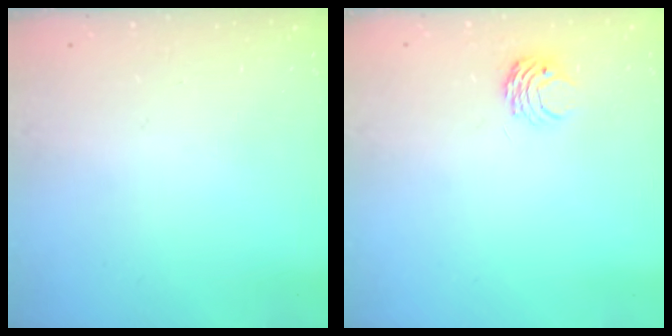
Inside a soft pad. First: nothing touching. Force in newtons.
{"total": 4.2, "press": 4.2, "slide": 0.2}